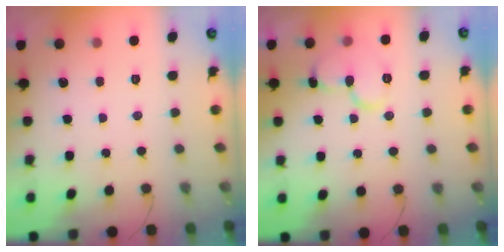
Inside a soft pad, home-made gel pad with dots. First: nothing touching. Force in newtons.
{"total": 11.3, "press": 11.3, "slide": 1.1}